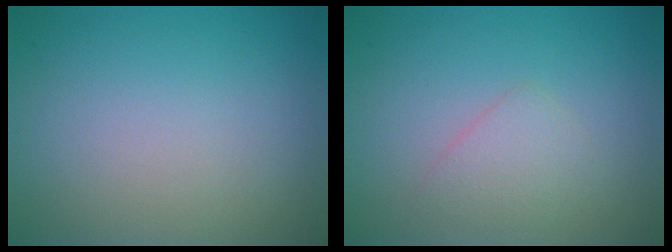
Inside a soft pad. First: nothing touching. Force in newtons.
{"total": 1.7, "press": 1.7, "slide": 0.0}